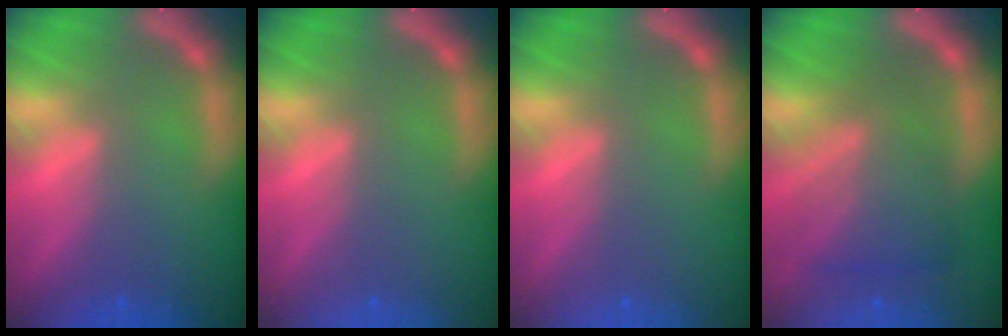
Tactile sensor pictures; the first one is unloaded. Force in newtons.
{"total": 0.0}
{"total": 0.0}
{"total": 7.0}